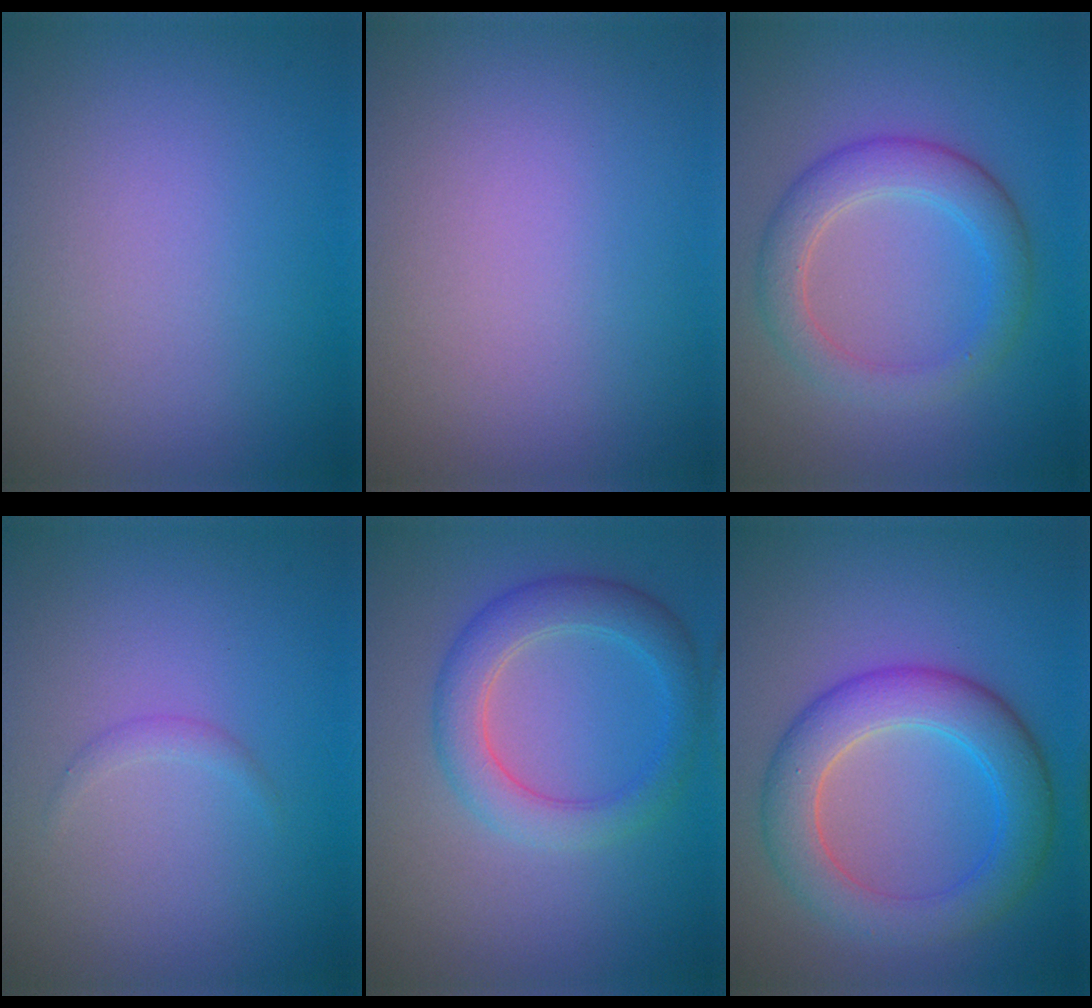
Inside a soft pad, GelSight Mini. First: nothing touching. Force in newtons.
{"total": 0.0}
{"total": 4.2, "press": 4.2, "slide": 0.4}
{"total": 0.8, "press": 0.8, "slide": 0.1}
{"total": 2.9, "press": 2.9, "slide": 0.3}
{"total": 6.2, "press": 6.1, "slide": 0.4}